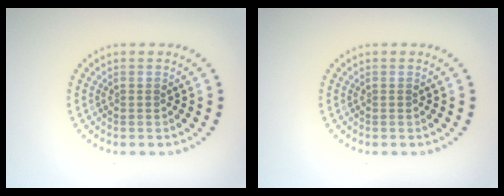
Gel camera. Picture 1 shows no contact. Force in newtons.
{"total": 0.0}